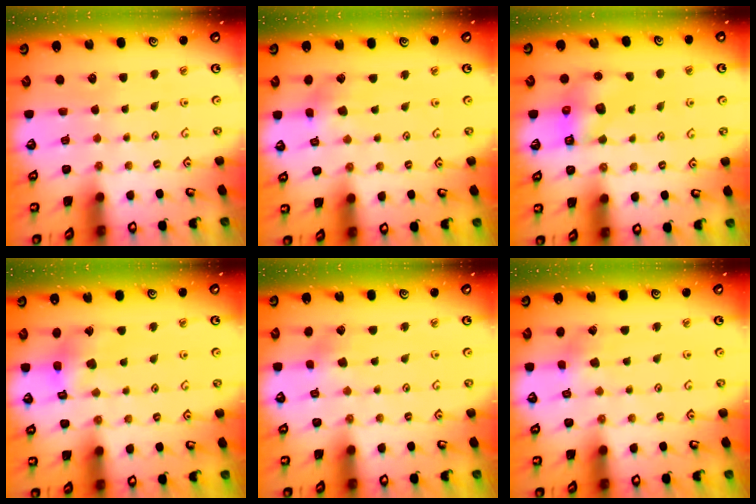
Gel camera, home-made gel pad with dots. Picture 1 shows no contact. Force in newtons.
{"total": 4.0, "press": 3.9, "slide": 0.5}
{"total": 7.0, "press": 7.0, "slide": 0.9}
{"total": 8.8, "press": 8.7, "slide": 0.9}
{"total": 2.0, "press": 1.9, "slide": 0.3}
{"total": 2.5, "press": 2.5, "slide": 0.3}